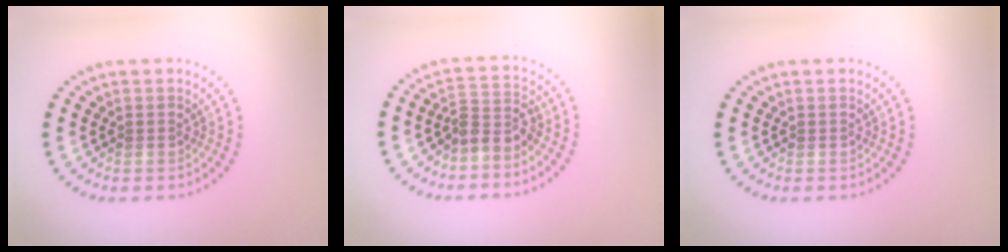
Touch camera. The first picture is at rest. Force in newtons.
{"total": 2.6, "press": 1.9, "slide": 1.8}
{"total": 0.0}